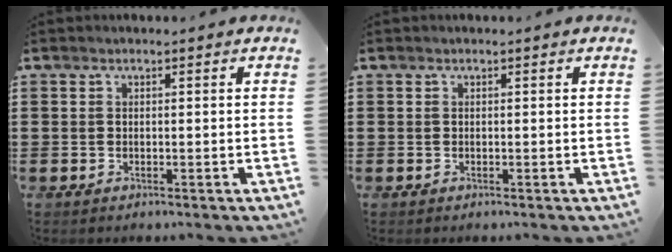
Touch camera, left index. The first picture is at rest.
{"total": 0.0}